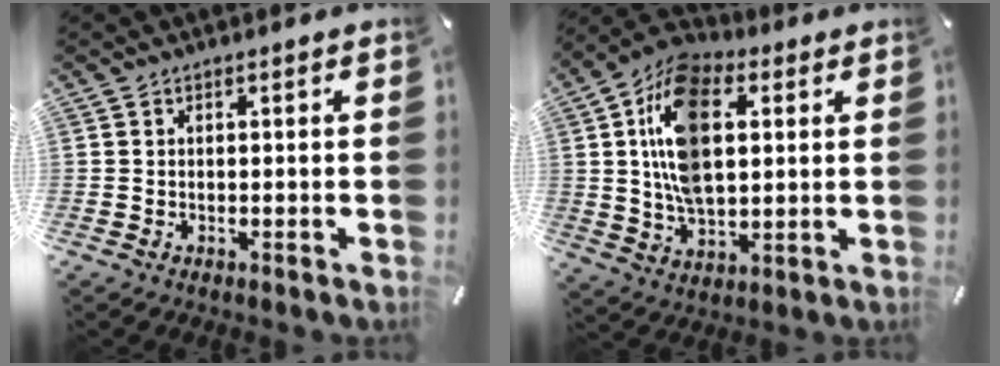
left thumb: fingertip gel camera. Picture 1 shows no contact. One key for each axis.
{"total": 17.6, "fx": 4.3, "fy": 10.9, "fz": 13.1, "tx": -0.280, "ty": 0.004, "tz": 0.075}